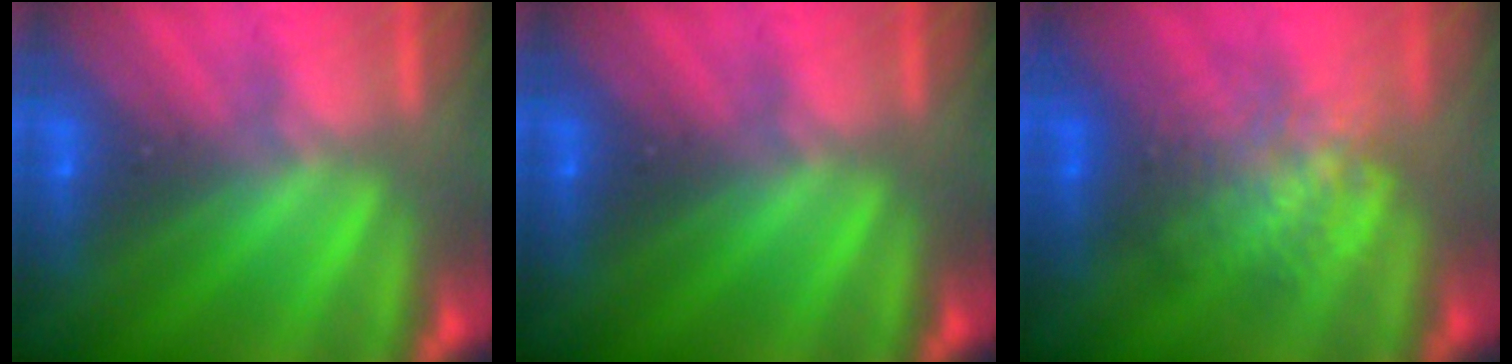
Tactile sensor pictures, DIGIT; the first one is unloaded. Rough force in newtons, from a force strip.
{"total": 0.0}
{"total": 2.2}